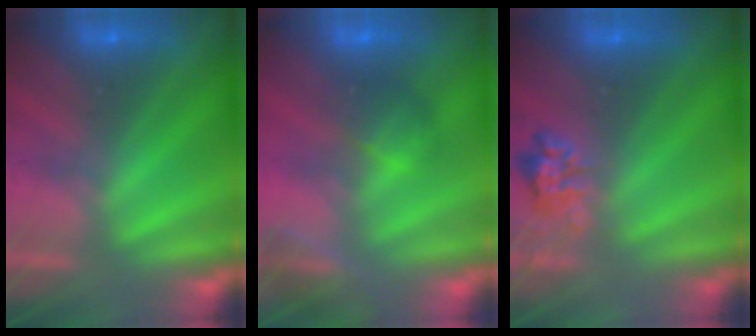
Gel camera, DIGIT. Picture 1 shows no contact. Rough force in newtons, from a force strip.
{"total": 3.7}
{"total": 2.3}